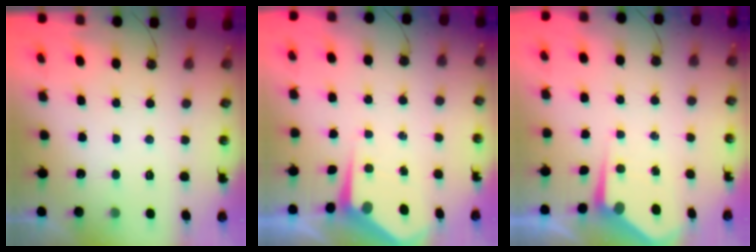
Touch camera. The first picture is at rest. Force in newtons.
{"total": 5.1, "press": 5.0, "slide": 0.7}
{"total": 5.0, "press": 5.0, "slide": 0.7}